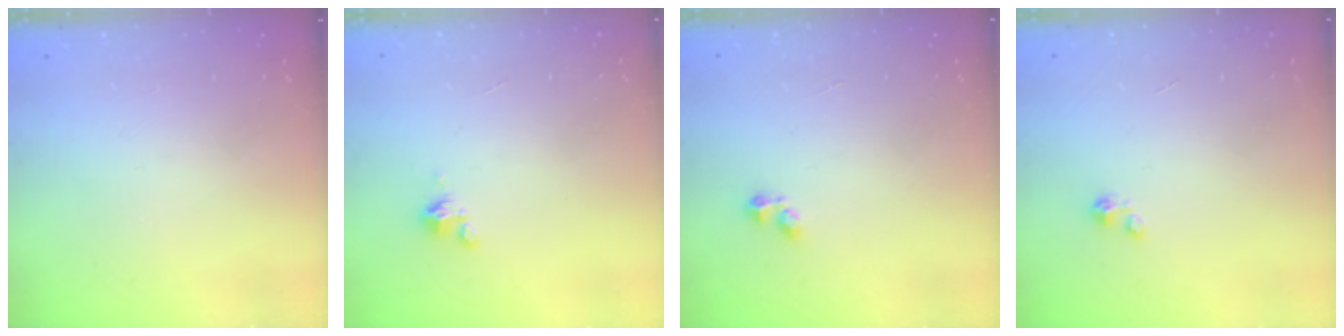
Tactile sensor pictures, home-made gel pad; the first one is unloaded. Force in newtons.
{"total": 1.8, "press": 1.7, "slide": 0.4}
{"total": 2.2, "press": 2.1, "slide": 0.6}
{"total": 0.8, "press": 0.7, "slide": 0.3}